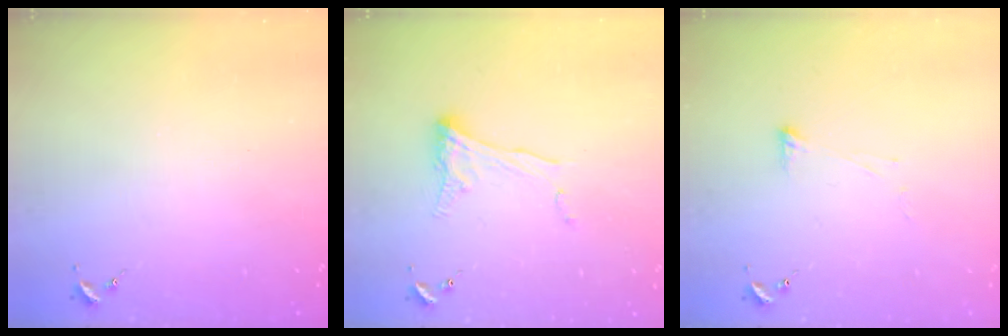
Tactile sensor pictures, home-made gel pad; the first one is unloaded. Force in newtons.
{"total": 9.6, "press": 9.6, "slide": 0.5}
{"total": 3.2, "press": 3.2, "slide": 0.6}